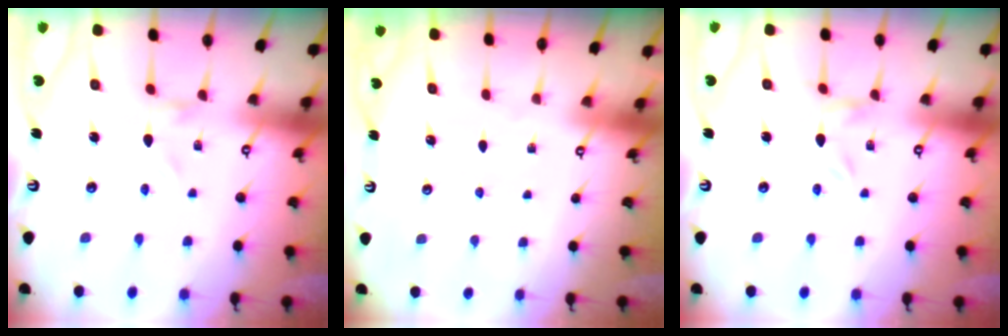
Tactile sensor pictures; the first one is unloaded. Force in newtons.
{"total": 0.0}
{"total": 0.0}